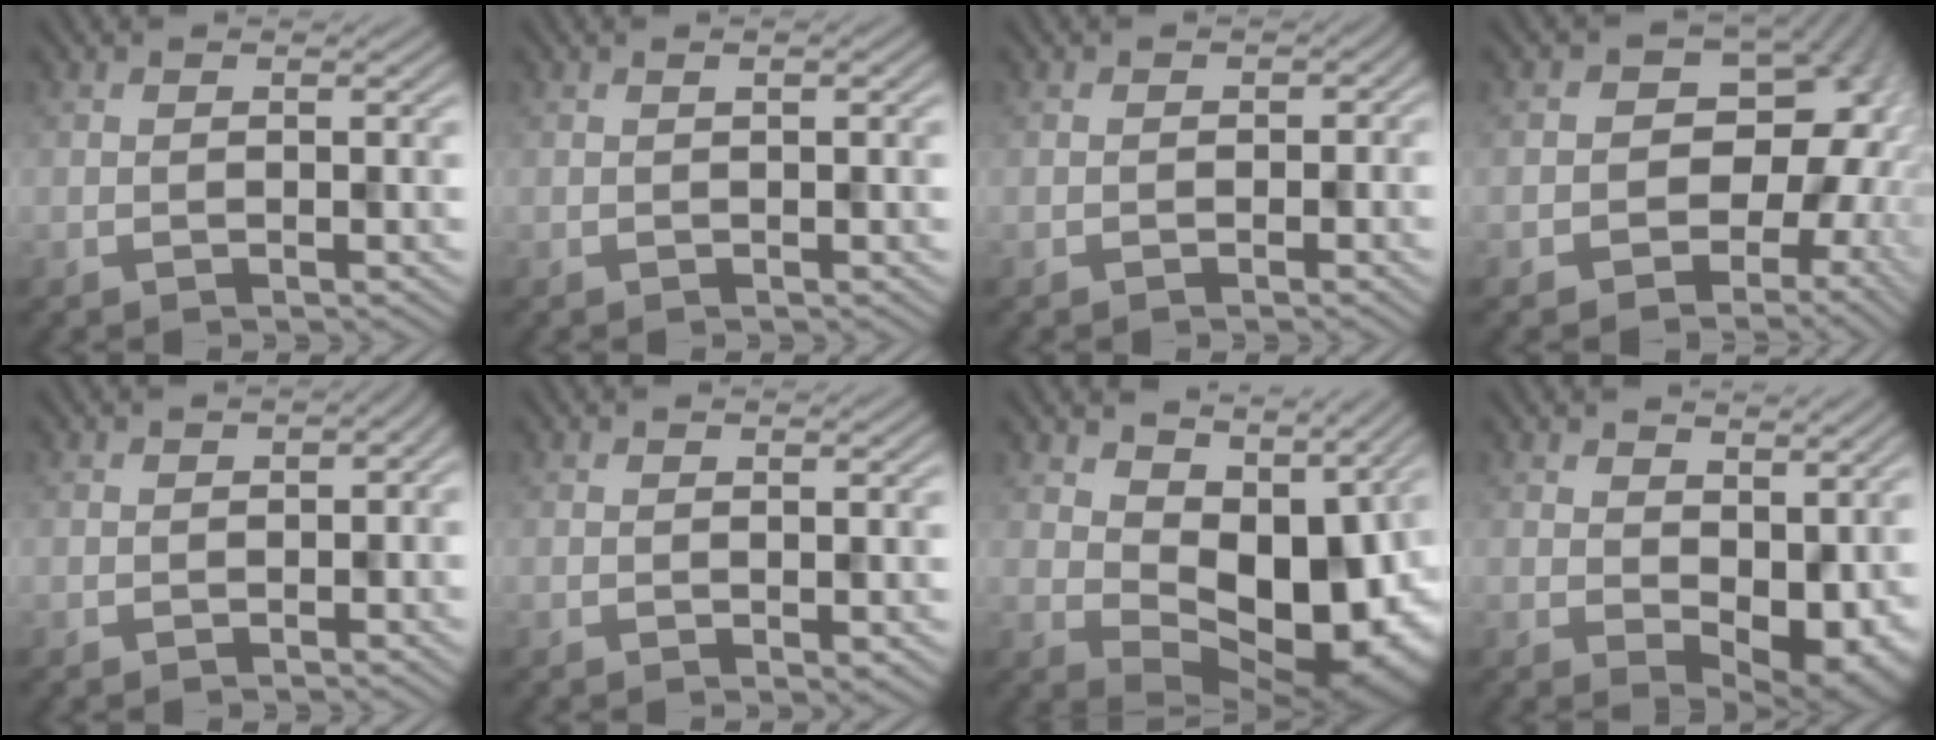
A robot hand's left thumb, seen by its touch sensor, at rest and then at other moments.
{"total": 0.7, "force": [0.3, 0.1, 0.6], "torque": [-0.015, 0.003, 0.002]}
{"total": 0.9, "force": [-0.2, 0.9, -0.1], "torque": [0.006, -0.004, -0.007]}
{"total": 14.8, "force": [-1.4, 11.5, 9.2], "torque": [-0.122, -0.029, -0.028]}
{"total": 1.5, "force": [-0.4, 1.1, 1.0], "torque": [-0.016, -0.006, -0.007]}
{"total": 0.7, "force": [-0.1, 0.3, 0.6], "torque": [-0.010, -0.003, 0.000]}
{"total": 12.3, "force": [3.0, 7.6, 9.2], "torque": [-0.135, -0.017, 0.059]}
{"total": 7.8, "force": [1.3, 4.8, 6.0], "torque": [-0.094, -0.021, 0.032]}